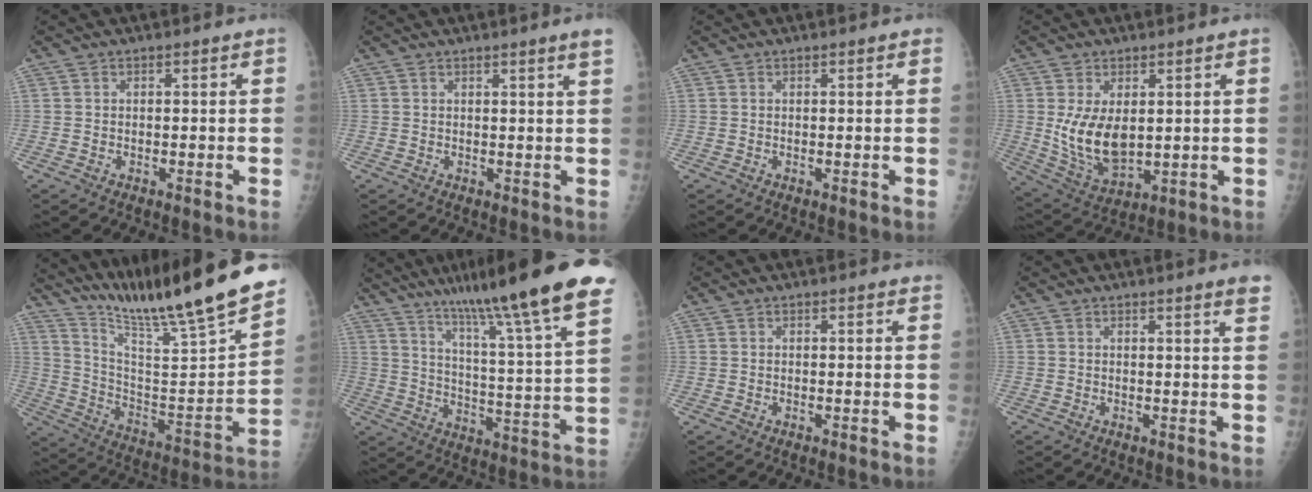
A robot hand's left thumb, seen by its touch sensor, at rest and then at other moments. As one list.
[{"total": 2.8, "force": [1.8, -0.8, 1.9], "torque": [-0.025, -0.011, 0.027]}, {"total": 0.9, "force": [0.6, -0.1, 0.7], "torque": [-0.009, 0.001, 0.008]}, {"total": 10.3, "force": [1.4, 5.6, 8.5], "torque": [-0.147, -0.019, 0.047]}, {"total": 26.4, "force": [22.1, 0.6, 14.5], "torque": [-0.220, -0.134, 0.355]}, {"total": 26.0, "force": [18.6, 1.7, 18.0], "torque": [-0.269, -0.068, 0.281]}, {"total": 1.4, "force": [1.3, -0.1, 0.6], "torque": [-0.004, -0.003, 0.015]}, {"total": 3.9, "force": [2.9, -0.4, 2.6], "torque": [-0.032, -0.014, 0.030]}]